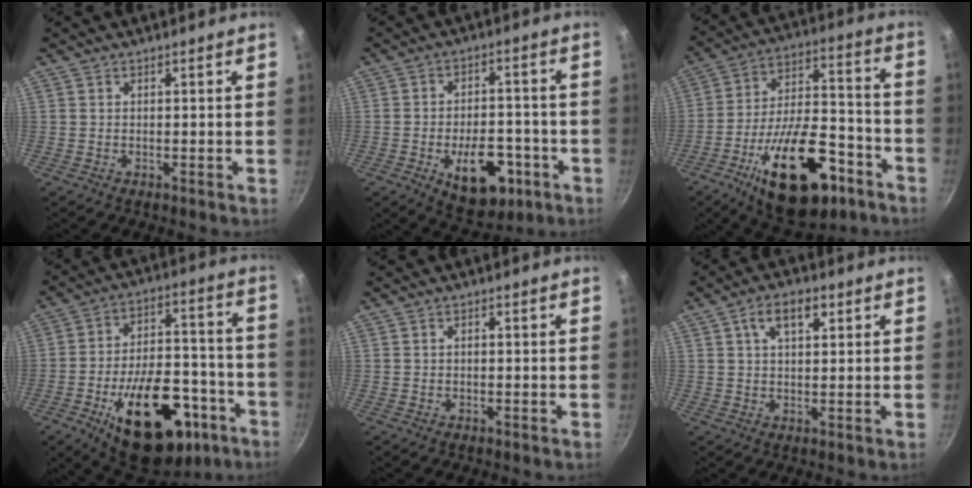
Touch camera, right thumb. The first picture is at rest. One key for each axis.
{"total": 13.8, "fx": -5.1, "fy": 8.1, "fz": 10.0, "tx": -0.105, "ty": 0.023, "tz": -0.060}
{"total": 24.9, "fx": -12.2, "fy": 11.9, "fz": 18.2, "tx": -0.262, "ty": 0.070, "tz": -0.180}
{"total": 26.8, "fx": -12.1, "fy": 14.4, "fz": 19.1, "tx": -0.244, "ty": 0.063, "tz": -0.159}
{"total": 0.5, "fx": -0.1, "fy": 0.3, "fz": 0.4, "tx": -0.006, "ty": 0.005, "tz": 0.000}
{"total": 6.3, "fx": 2.6, "fy": 3.2, "fz": 4.7, "tx": -0.066, "ty": 0.002, "tz": 0.041}